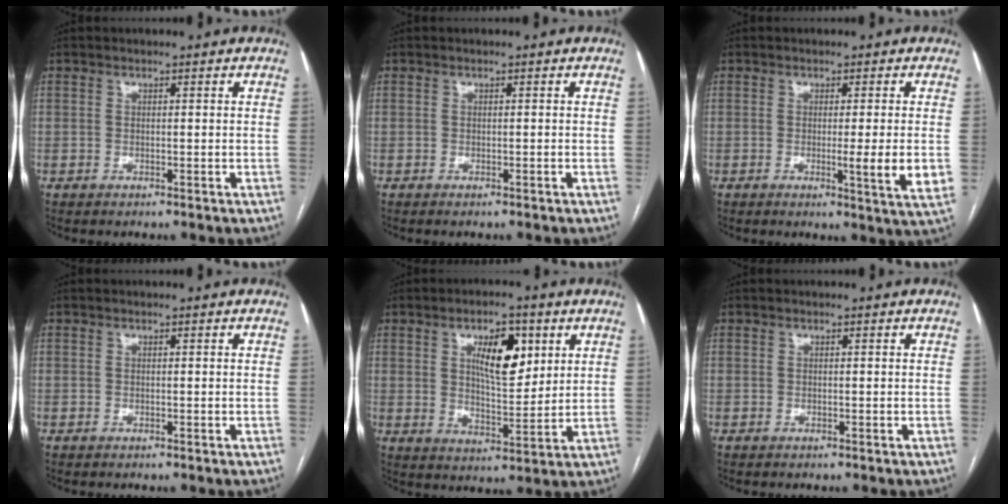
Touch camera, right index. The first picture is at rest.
{"total": 0.5, "force": [-0.4, 0.0, 0.3], "torque": [-0.010, -0.002, -0.005]}
{"total": 5.9, "force": [-0.8, -0.8, 5.8], "torque": [-0.076, -0.016, -0.010]}
{"total": 0.0}
{"total": 9.4, "force": [3.6, 3.5, 7.9], "torque": [-0.128, 0.005, 0.064]}
{"total": 0.0}